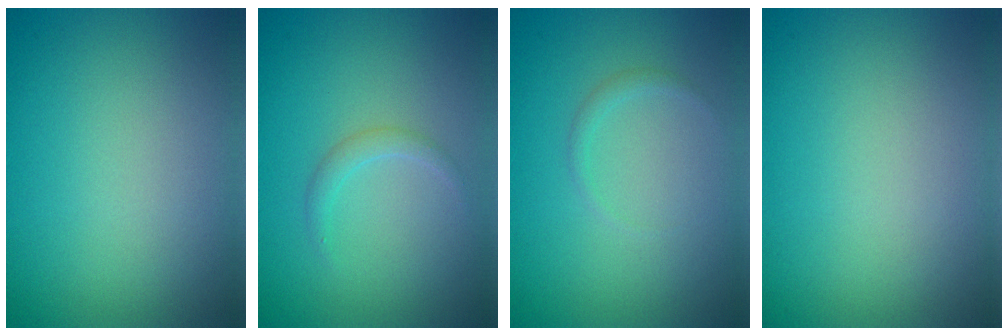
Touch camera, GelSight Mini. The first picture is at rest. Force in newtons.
{"total": 1.1, "press": 1.1, "slide": 0.1}
{"total": 0.7, "press": 0.7, "slide": 0.1}
{"total": 0.0}